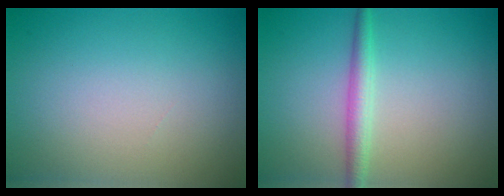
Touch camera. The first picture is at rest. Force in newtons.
{"total": 2.2, "press": 2.2, "slide": 0.0}